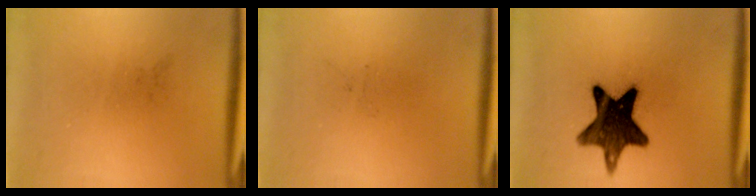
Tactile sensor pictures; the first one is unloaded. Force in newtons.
{"total": 0.0}
{"total": 14.2}